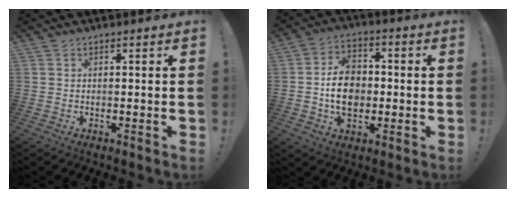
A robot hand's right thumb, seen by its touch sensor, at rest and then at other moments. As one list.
[{"total": 12.9, "force": [-1.1, 9.7, 8.4], "torque": [-0.132, 0.013, -0.021]}]